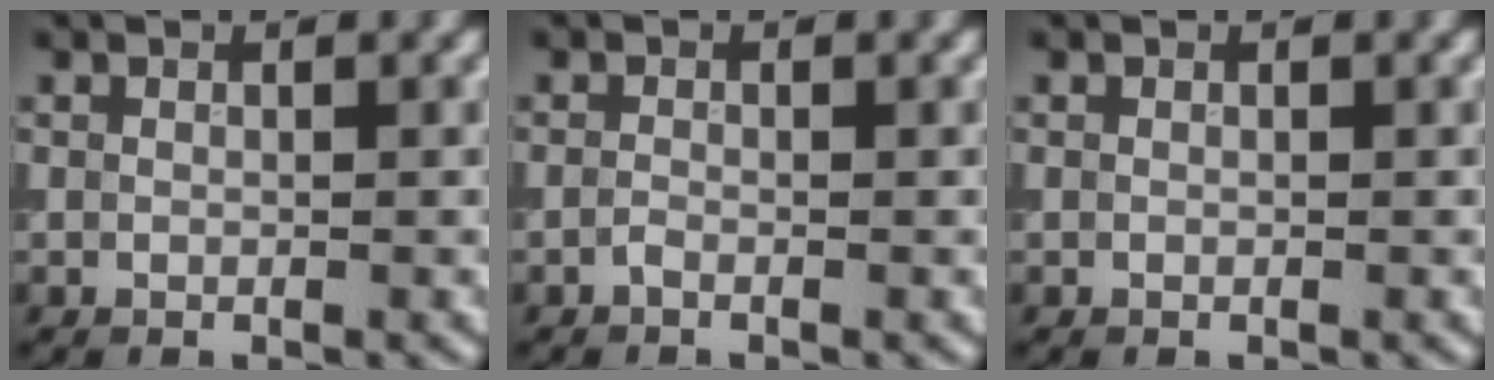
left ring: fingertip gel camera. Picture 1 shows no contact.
{"total": 0.5, "force": [-0.4, 0.1, 0.3], "torque": [-0.007, 0.000, -0.010]}
{"total": 0.0}